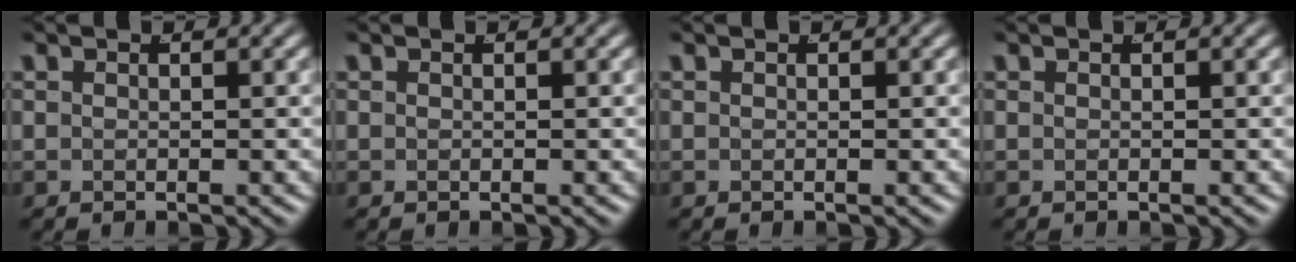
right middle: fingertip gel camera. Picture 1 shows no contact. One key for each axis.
{"total": 0.0}
{"total": 0.0}
{"total": 0.0}